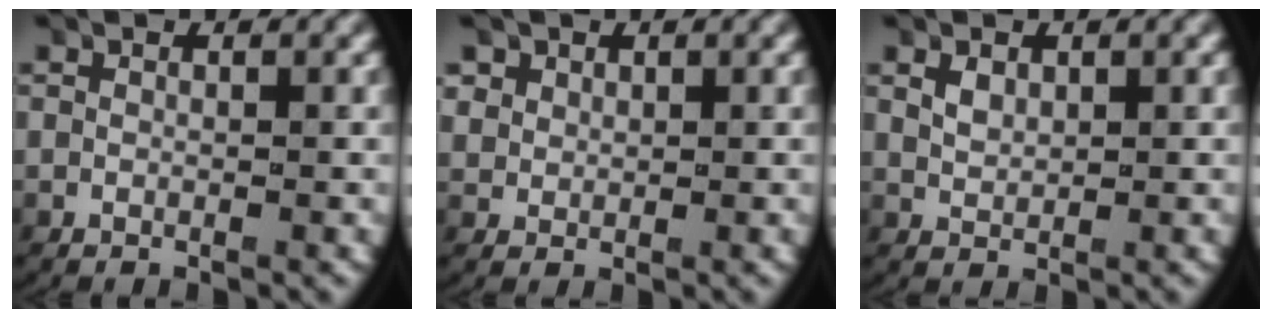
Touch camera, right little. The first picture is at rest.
{"total": 1.9, "force": [0.8, 1.5, 0.6], "torque": [-0.021, -0.003, 0.021]}
{"total": 1.3, "force": [0.5, 0.9, 0.8], "torque": [-0.021, -0.004, 0.017]}